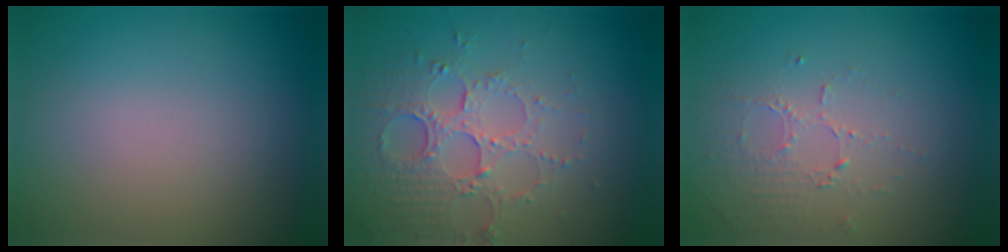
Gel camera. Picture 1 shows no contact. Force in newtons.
{"total": 5.3, "press": 3.8, "slide": 3.7}
{"total": 1.6, "press": 1.0, "slide": 1.3}